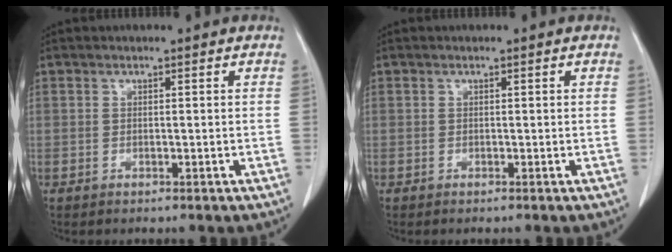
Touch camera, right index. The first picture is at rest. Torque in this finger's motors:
{"motor_torque": [0.05, -0.03, -0.02, 0.01]}